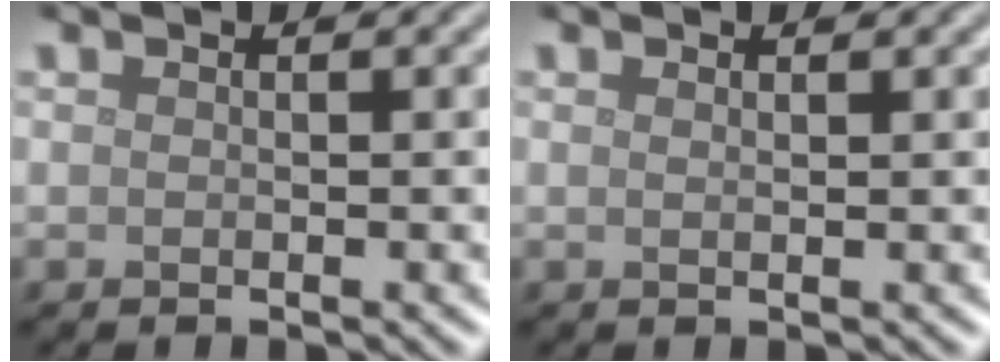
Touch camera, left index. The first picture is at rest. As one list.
[{"total": 0.8, "force": [0.5, 0.3, 0.6], "torque": [-0.005, 0.000, 0.003]}]